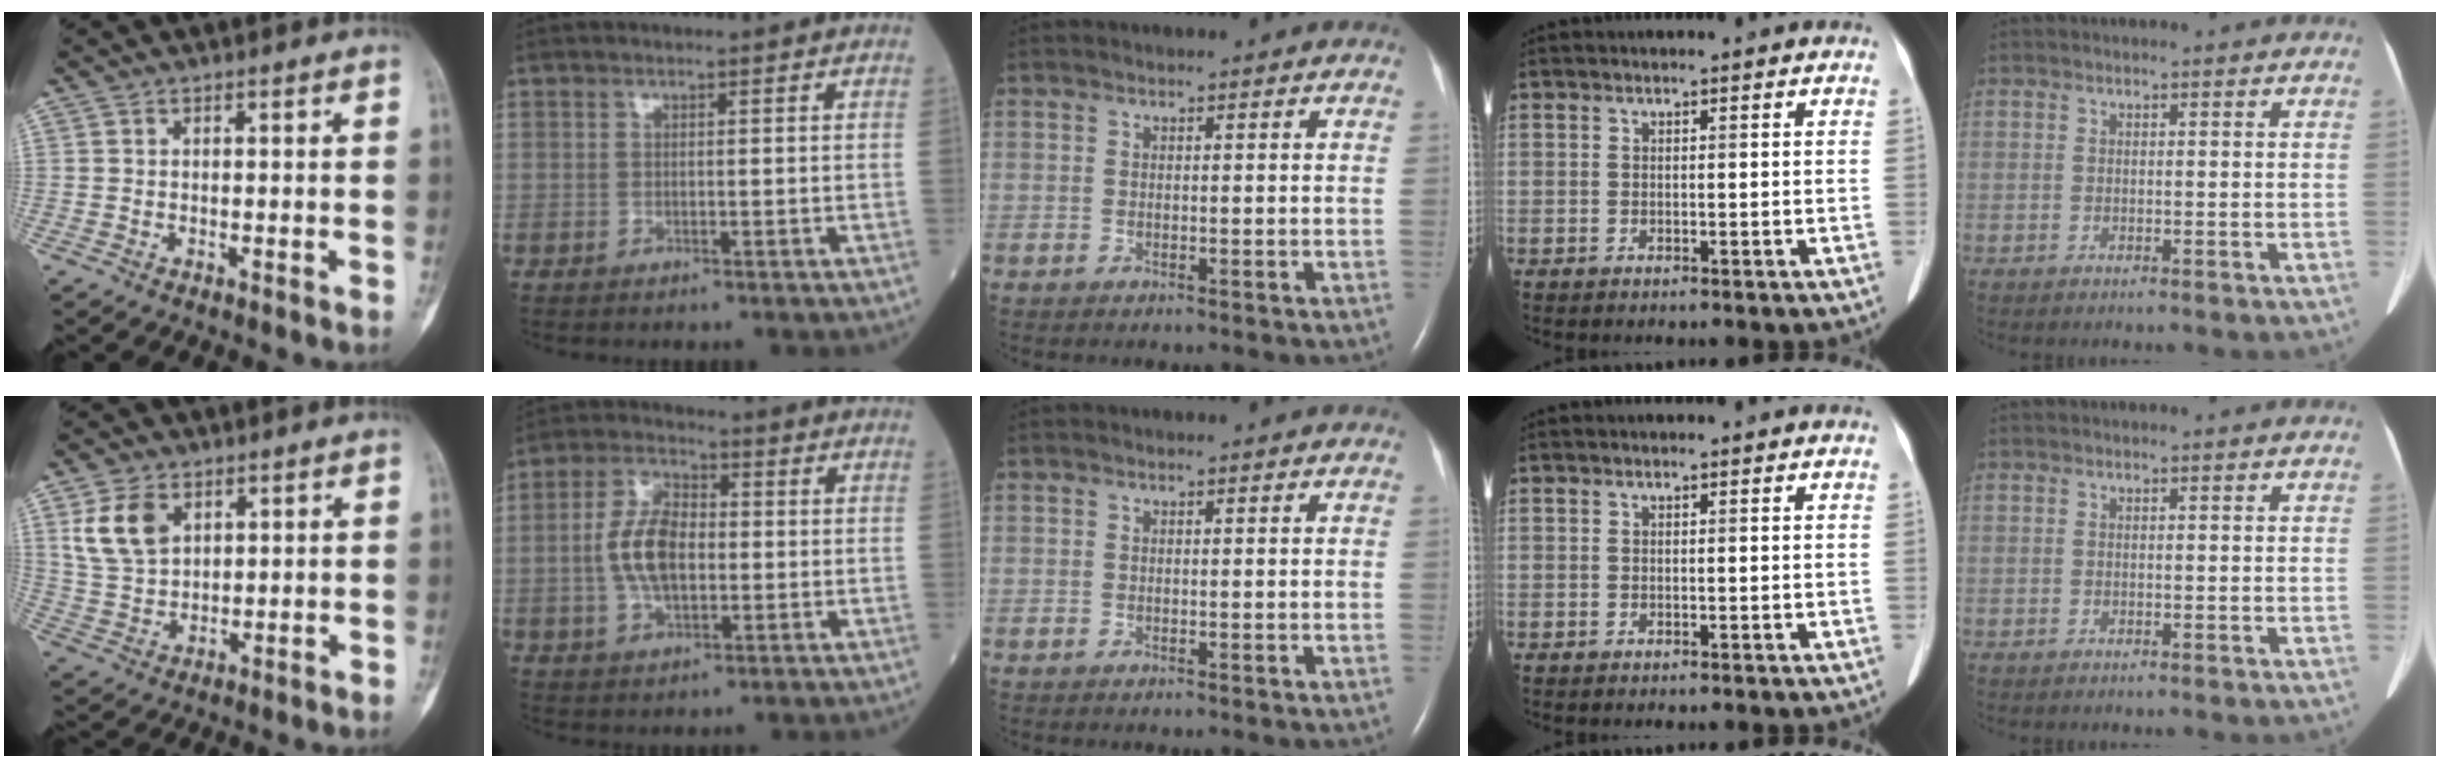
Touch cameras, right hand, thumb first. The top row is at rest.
{"thumb": {"total": 8.8, "force": [3.8, 5.9, 5.4], "torque": [-0.091, -0.011, 0.083]}, "index": {"total": 8.6, "force": [-0.5, 4.5, 7.3], "torque": [-0.154, 0.014, -0.011]}}